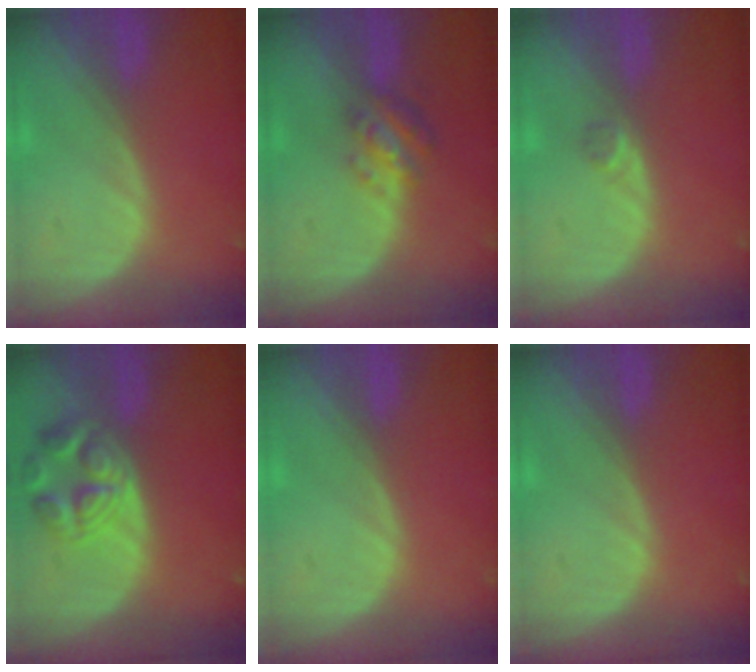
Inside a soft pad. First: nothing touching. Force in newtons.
{"total": 4.9, "press": 4.5, "slide": 2.0}
{"total": 1.3, "press": 1.1, "slide": 0.7}
{"total": 7.4, "press": 6.6, "slide": 3.4}
{"total": 0.6, "press": 0.1, "slide": 0.6}
{"total": 0.0}